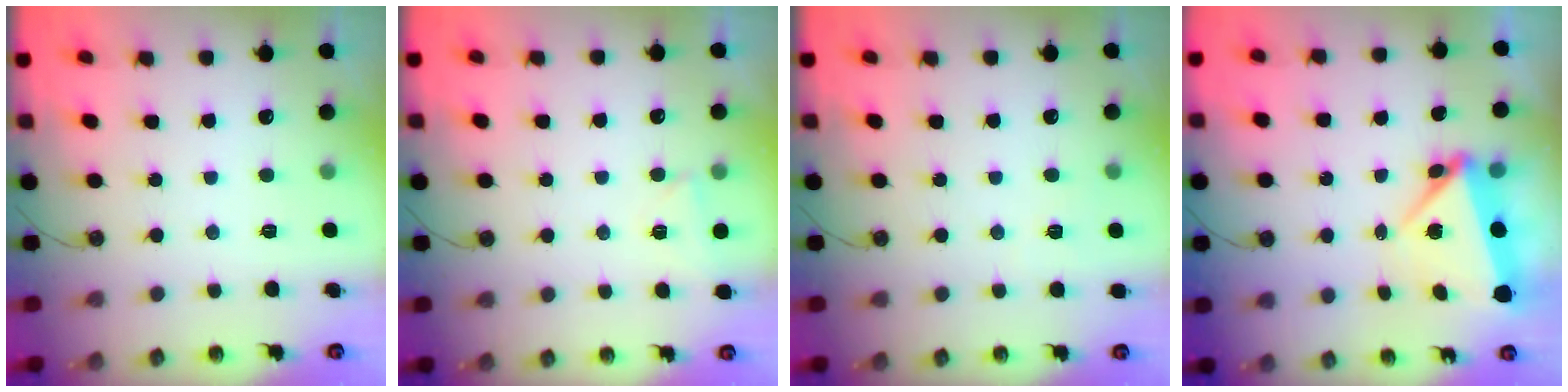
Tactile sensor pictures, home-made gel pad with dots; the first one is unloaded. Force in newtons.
{"total": 2.8, "press": 2.7, "slide": 0.6}
{"total": 2.4, "press": 2.2, "slide": 1.0}
{"total": 5.2, "press": 4.9, "slide": 1.8}